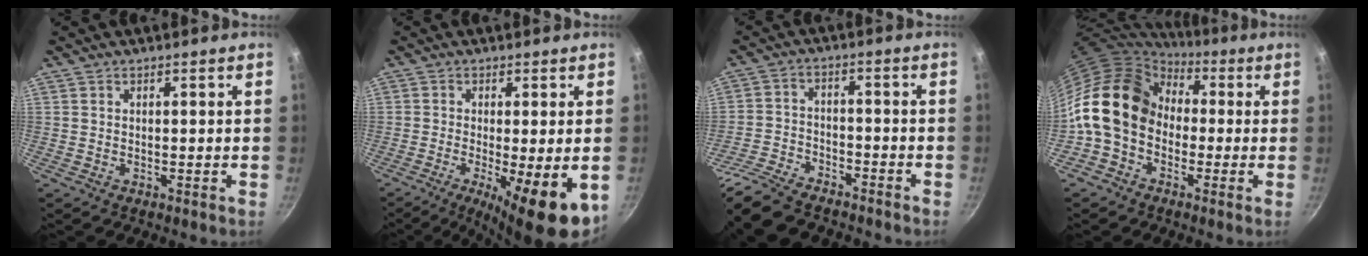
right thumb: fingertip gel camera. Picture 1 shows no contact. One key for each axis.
{"total": 11.9, "fx": -3.6, "fy": 3.0, "fz": 11.0, "tx": -0.166, "ty": -0.014, "tz": -0.048}
{"total": 14.2, "fx": -12.0, "fy": 5.0, "fz": 5.8, "tx": -0.115, "ty": 0.059, "tz": -0.219}
{"total": 16.9, "fx": 0.1, "fy": 13.1, "fz": 10.7, "tx": -0.177, "ty": 0.042, "tz": -0.017}